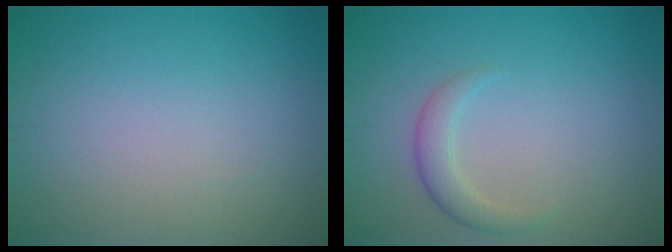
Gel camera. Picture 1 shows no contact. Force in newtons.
{"total": 2.0, "press": 2.0, "slide": 0.1}